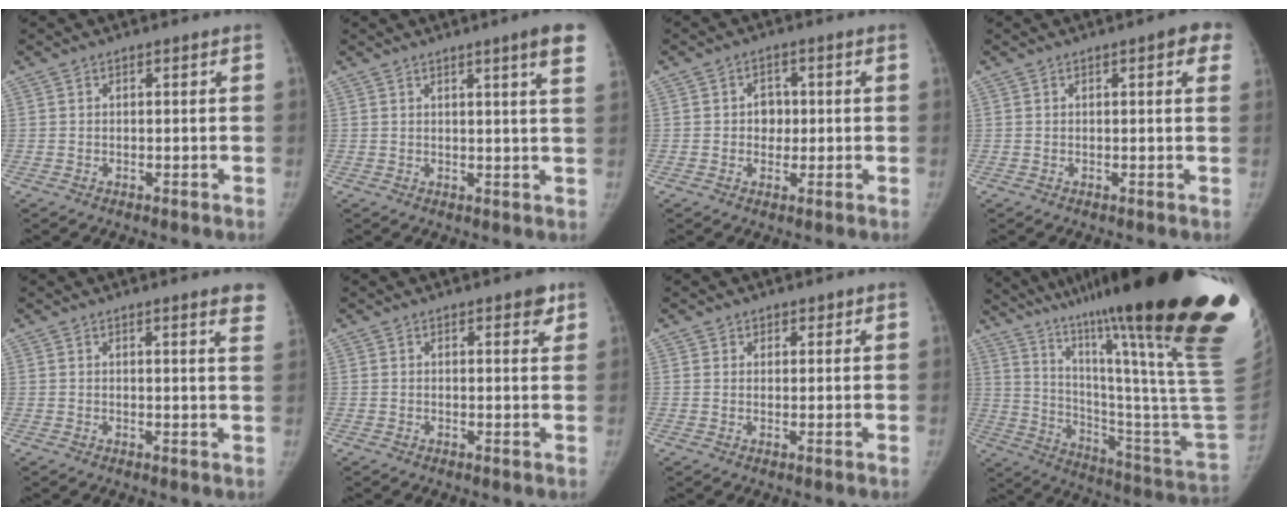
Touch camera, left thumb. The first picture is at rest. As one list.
[{"total": 7.1, "force": [4.3, -0.1, 5.7], "torque": [-0.065, -0.016, 0.045]}, {"total": 3.8, "force": [0.2, 3.2, 2.0], "torque": [-0.003, 0.006, -0.001]}, {"total": 4.4, "force": [1.9, 1.3, 3.7], "torque": [-0.028, 0.001, 0.013]}, {"total": 5.6, "force": [4.2, 0.4, 3.7], "torque": [-0.034, -0.015, 0.036]}, {"total": 3.0, "force": [1.8, 1.3, 2.0], "torque": [-0.009, -0.006, 0.018]}, {"total": 1.9, "force": [1.2, 1.4, 0.0], "torque": [0.026, -0.005, 0.010]}, {"total": 44.0, "force": [27.7, 6.2, 33.6], "torque": [-0.333, -0.126, 0.417]}]